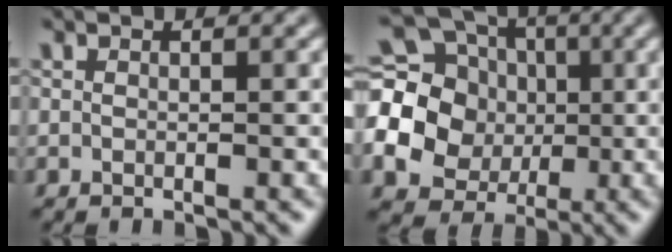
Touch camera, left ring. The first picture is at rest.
{"total": 17.9, "force": [-0.1, 16.8, 6.2], "torque": [-0.183, 0.000, -0.030]}